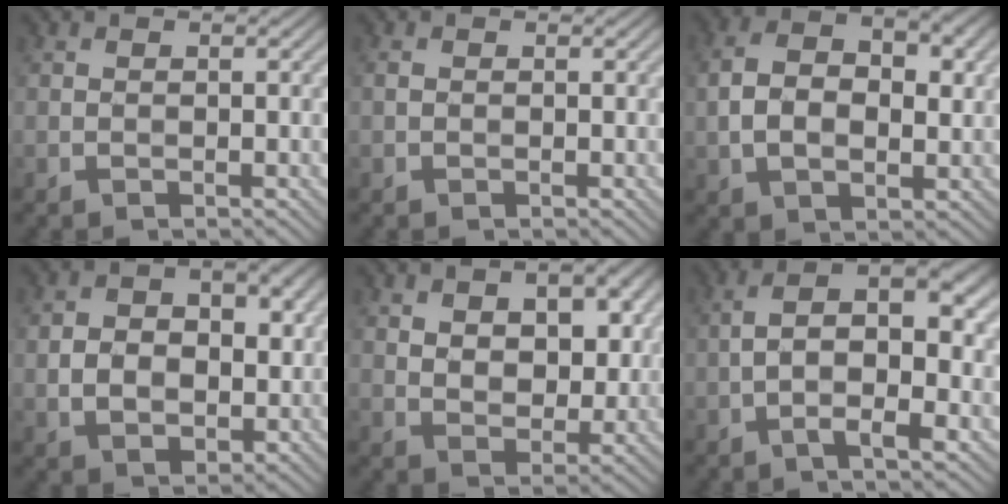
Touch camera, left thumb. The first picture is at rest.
{"total": 0.6, "force": [0.0, 0.5, 0.4], "torque": [-0.010, 0.002, -0.001]}
{"total": 9.3, "force": [0.8, 5.7, 7.3], "torque": [-0.144, -0.003, 0.012]}
{"total": 9.2, "force": [0.9, 6.3, 6.7], "torque": [-0.126, -0.008, 0.022]}
{"total": 9.5, "force": [2.8, 5.8, 7.1], "torque": [-0.115, -0.004, 0.043]}
{"total": 8.4, "force": [-1.1, 3.2, 7.7], "torque": [-0.129, 0.015, -0.023]}